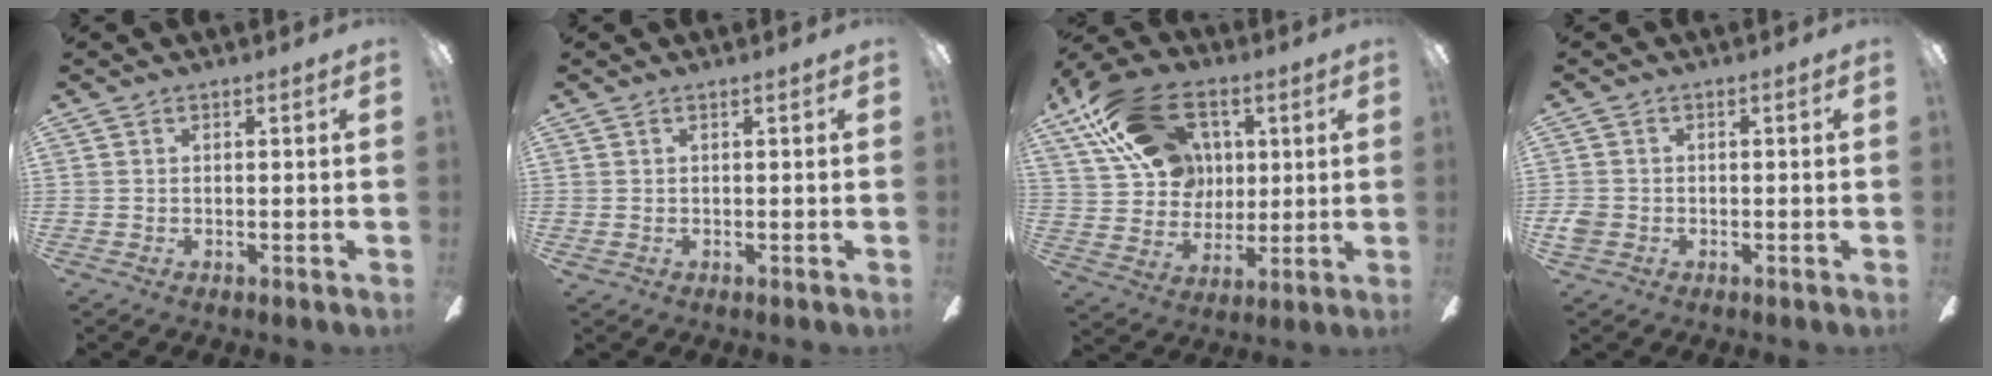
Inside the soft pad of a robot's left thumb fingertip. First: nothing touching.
{"total": 0.7, "force": [0.2, 0.2, 0.6], "torque": [-0.012, 0.002, 0.003]}
{"total": 21.1, "force": [9.6, 15.0, 11.4], "torque": [-0.200, -0.026, 0.181]}
{"total": 2.6, "force": [-1.0, 2.1, 1.0], "torque": [-0.015, 0.005, -0.018]}